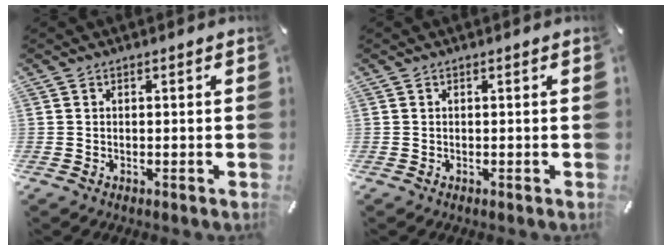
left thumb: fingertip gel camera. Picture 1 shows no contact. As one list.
[{"total": 0.0}]